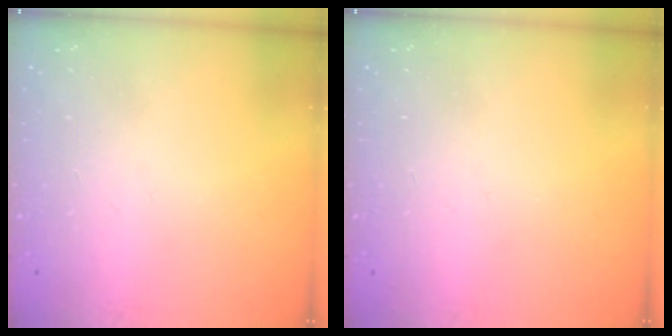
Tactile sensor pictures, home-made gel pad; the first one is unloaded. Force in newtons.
{"total": 0.0}